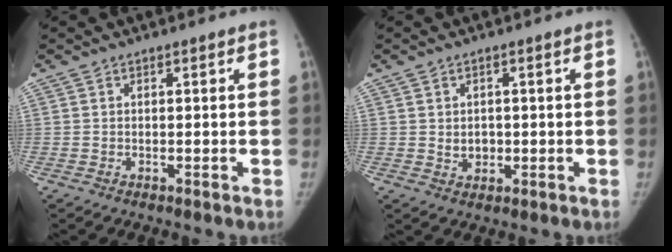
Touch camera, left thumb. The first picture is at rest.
{"total": 2.8, "force": [-0.1, 2.3, 1.6], "torque": [-0.010, 0.001, 0.003]}